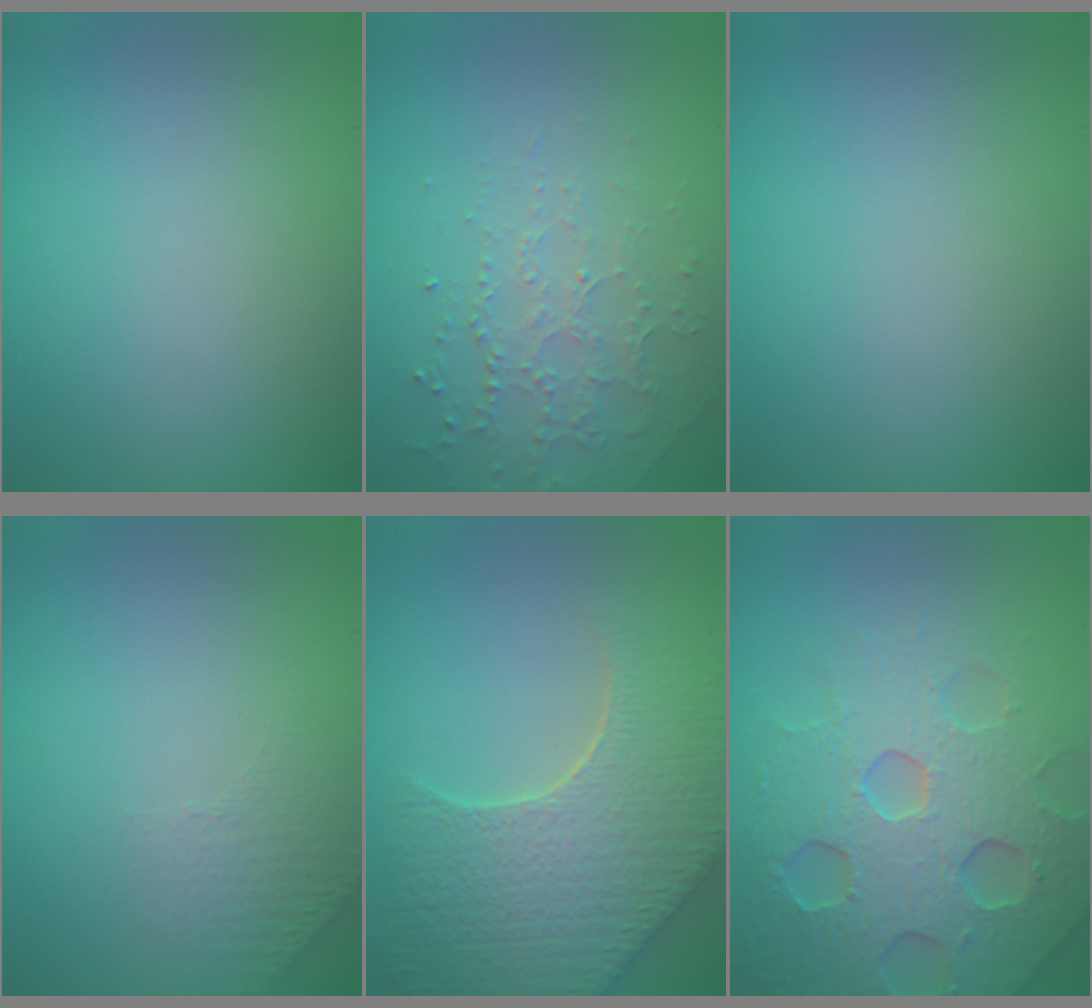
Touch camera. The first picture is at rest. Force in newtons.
{"total": 1.7, "press": 1.5, "slide": 0.8}
{"total": 0.0}
{"total": 1.2, "press": 0.7, "slide": 0.9}
{"total": 8.5, "press": 6.3, "slide": 5.8}
{"total": 7.3, "press": 7.1, "slide": 1.5}